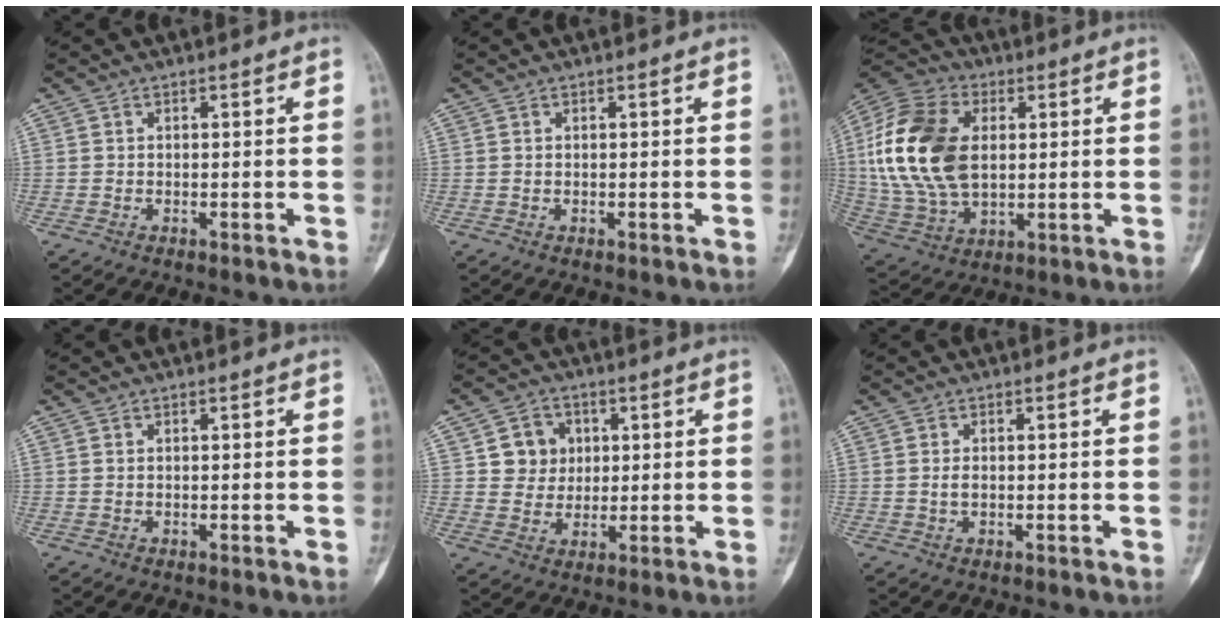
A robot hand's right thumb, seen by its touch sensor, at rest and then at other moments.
{"total": 0.0}
{"total": 21.3, "force": [3.0, 13.6, 16.1], "torque": [-0.324, -0.002, 0.059]}
{"total": 0.0}
{"total": 7.1, "force": [1.7, 6.5, 2.2], "torque": [0.002, 0.000, 0.028]}
{"total": 1.4, "force": [0.0, 0.8, 1.1], "torque": [-0.021, -0.001, 0.003]}